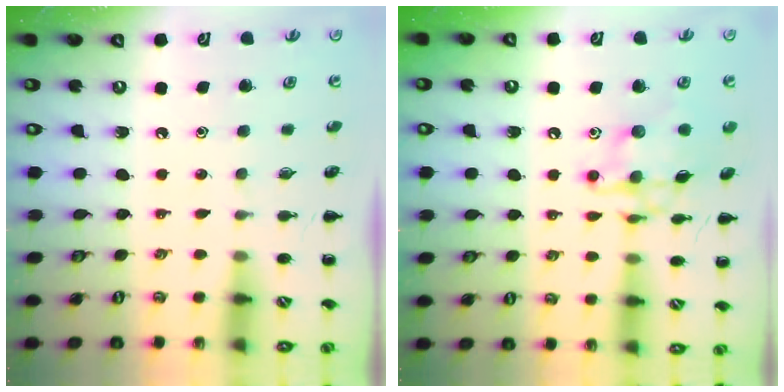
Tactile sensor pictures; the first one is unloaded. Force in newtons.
{"total": 13.7, "press": 13.6, "slide": 0.8}